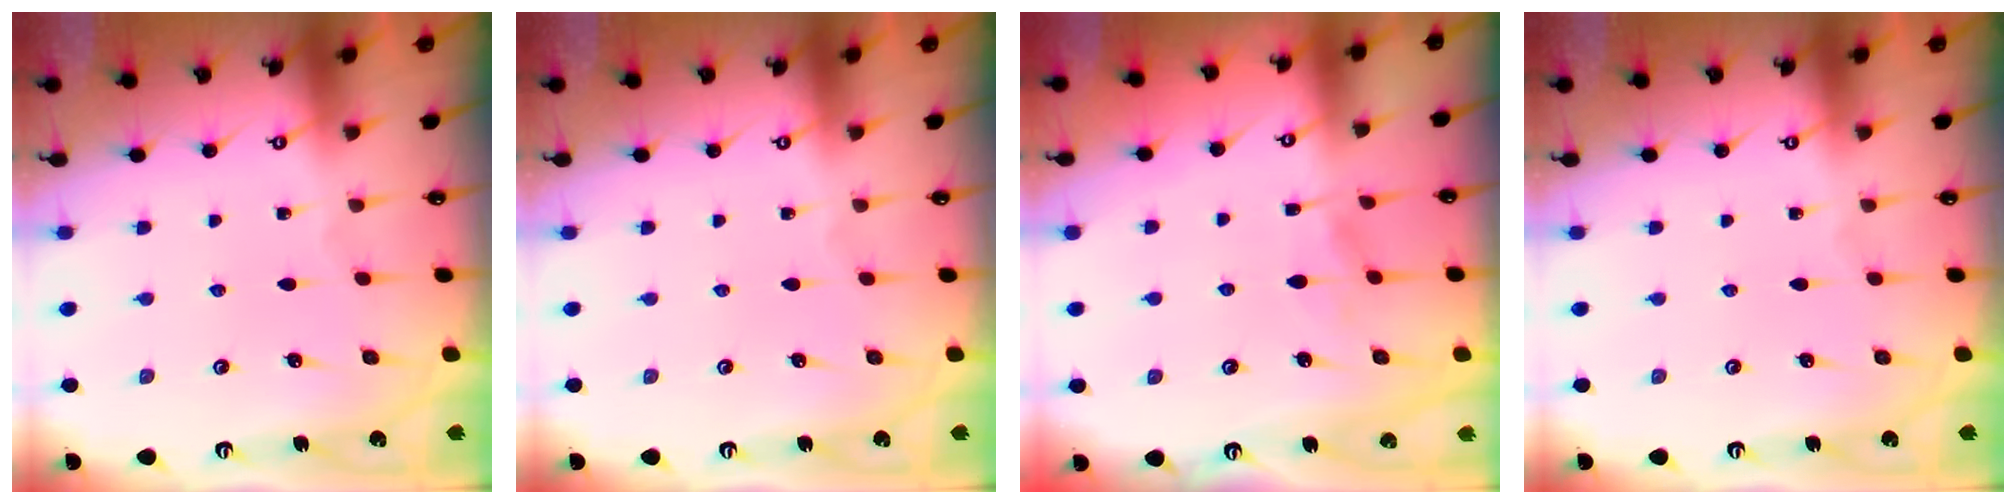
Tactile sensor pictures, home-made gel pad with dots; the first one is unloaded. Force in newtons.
{"total": 0.0}
{"total": 3.7, "press": 3.7, "slide": 0.4}
{"total": 0.0}